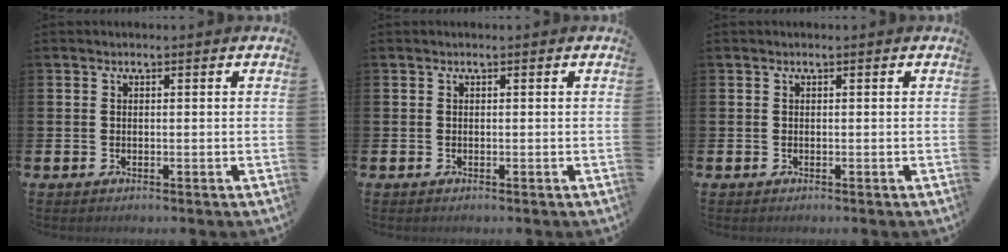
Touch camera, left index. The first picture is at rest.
{"total": 0.0}
{"total": 0.0}